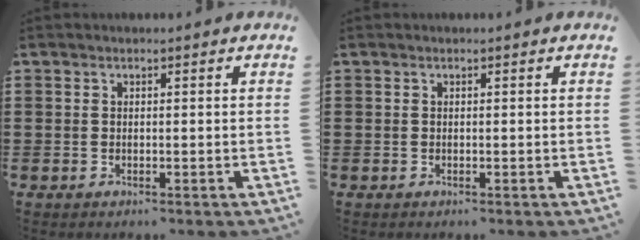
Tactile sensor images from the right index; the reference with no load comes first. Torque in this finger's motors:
{"motor_torque": [-0.80, 1.34, 0.00, 0.00]}